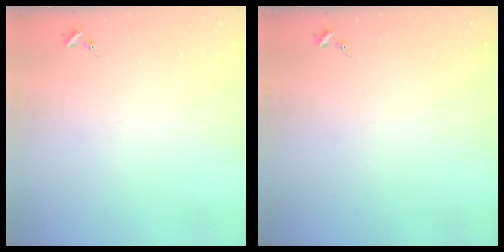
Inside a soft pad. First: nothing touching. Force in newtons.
{"total": 0.0}